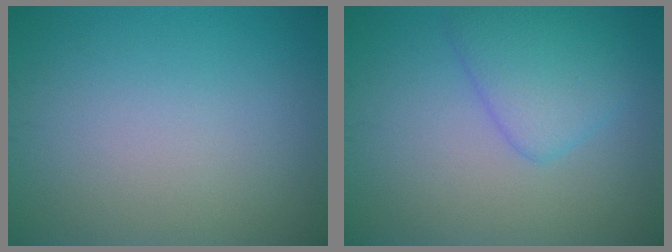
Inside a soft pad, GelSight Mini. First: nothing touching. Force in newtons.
{"total": 3.9, "press": 3.9, "slide": 0.0}